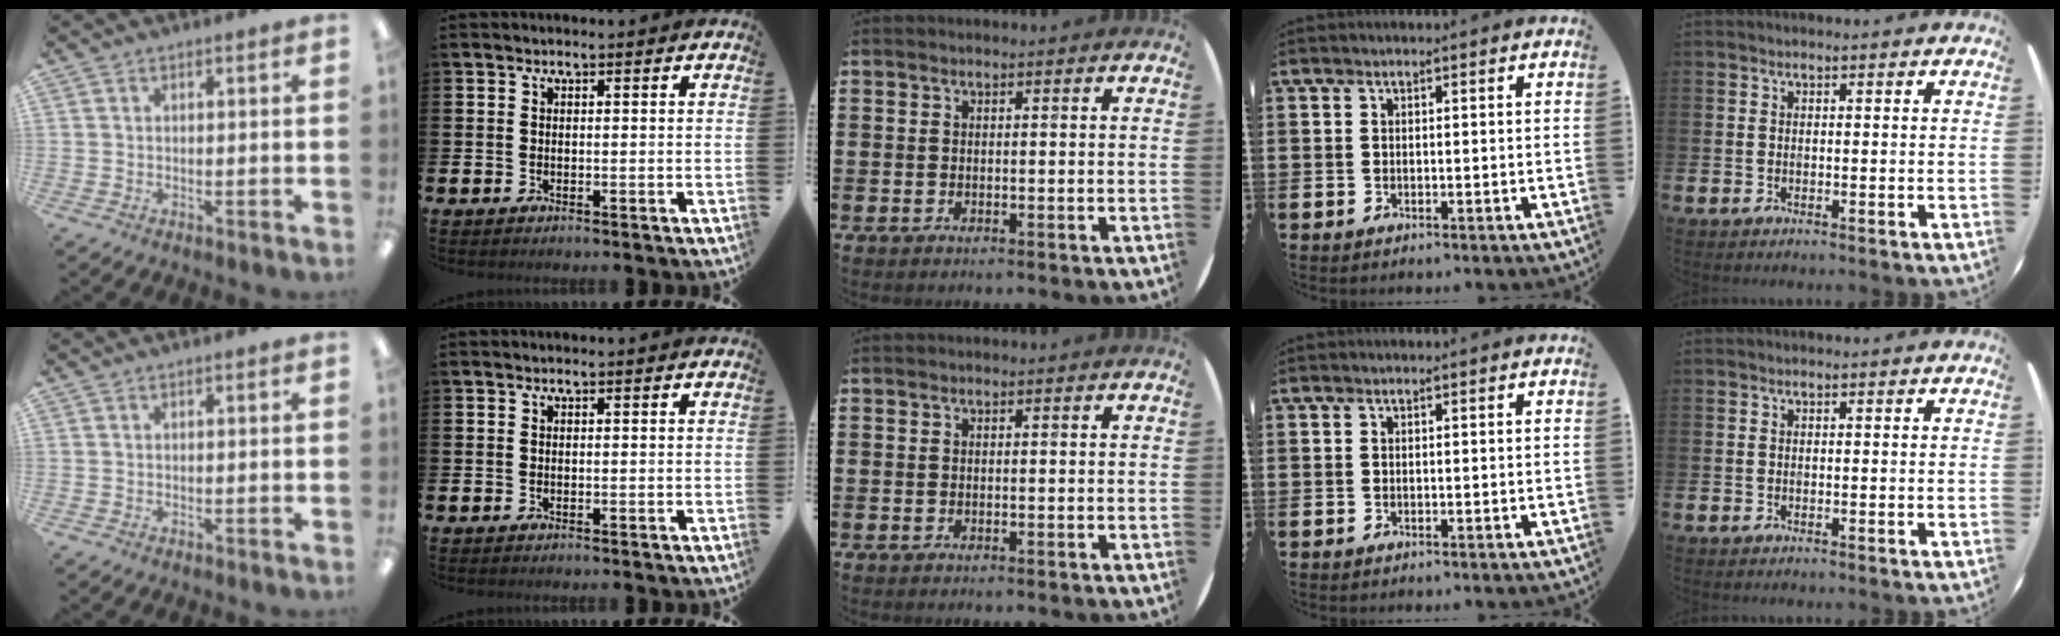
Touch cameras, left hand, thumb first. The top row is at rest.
{}